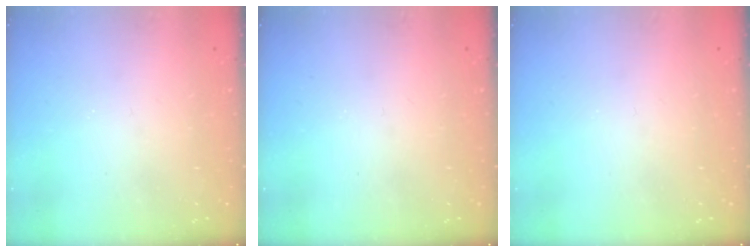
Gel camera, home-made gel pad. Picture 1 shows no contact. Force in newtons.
{"total": 0.0}
{"total": 0.0}